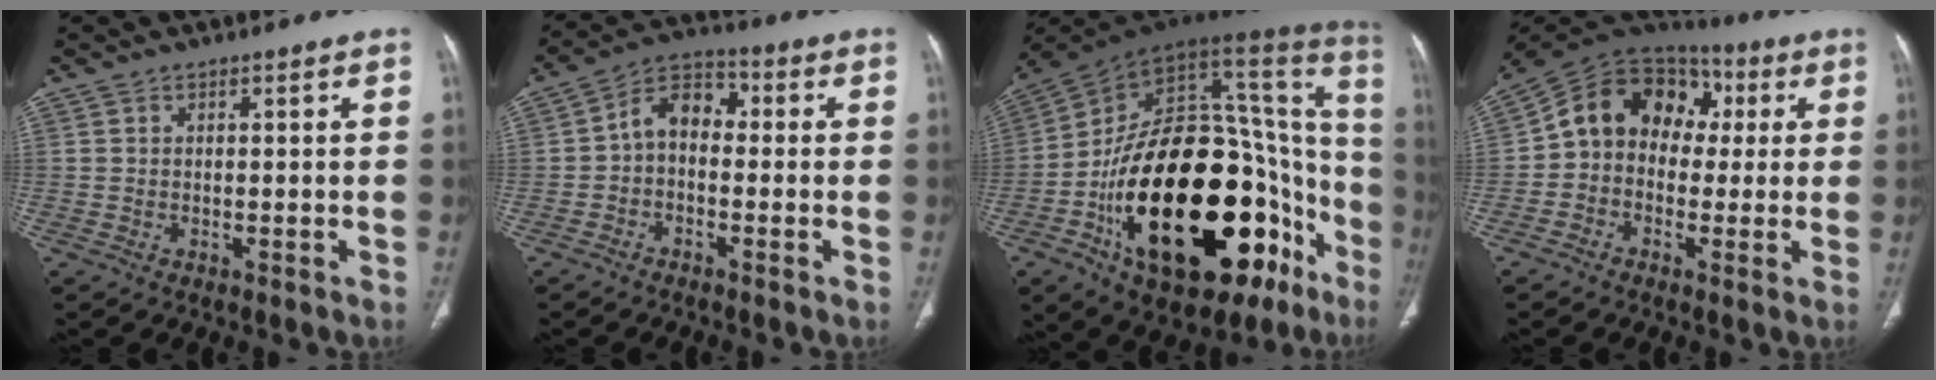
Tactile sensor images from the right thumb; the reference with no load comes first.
{"total": 7.4, "force": [-0.7, 5.2, 5.2], "torque": [-0.067, 0.031, -0.029]}
{"total": 45.7, "force": [-14.3, 22.0, 37.4], "torque": [-0.479, 0.081, -0.209]}
{"total": 14.6, "force": [1.6, 11.5, 8.9], "torque": [-0.111, 0.050, 0.012]}